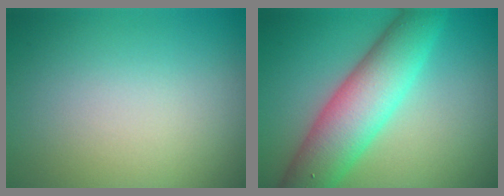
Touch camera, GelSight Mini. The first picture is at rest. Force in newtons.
{"total": 7.8, "press": 7.8, "slide": 0.2}